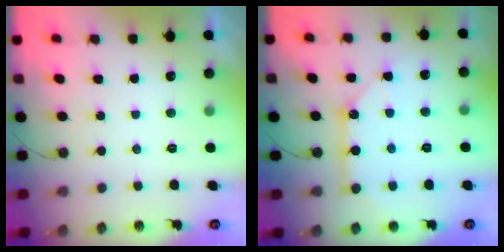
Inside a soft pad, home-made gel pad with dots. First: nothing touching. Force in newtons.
{"total": 10.4, "press": 10.4, "slide": 0.9}